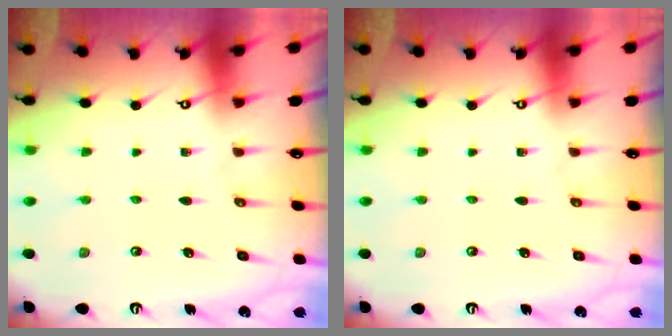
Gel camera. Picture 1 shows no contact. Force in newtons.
{"total": 0.0}